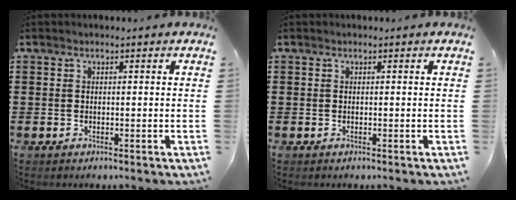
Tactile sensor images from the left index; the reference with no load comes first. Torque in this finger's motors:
{"motor_torque": [0.00, 0.00, 0.00, 0.00]}